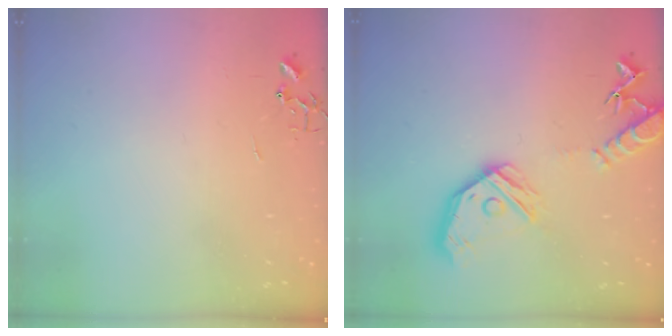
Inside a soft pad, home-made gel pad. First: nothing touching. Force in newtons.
{"total": 17.1, "press": 16.9, "slide": 2.2}